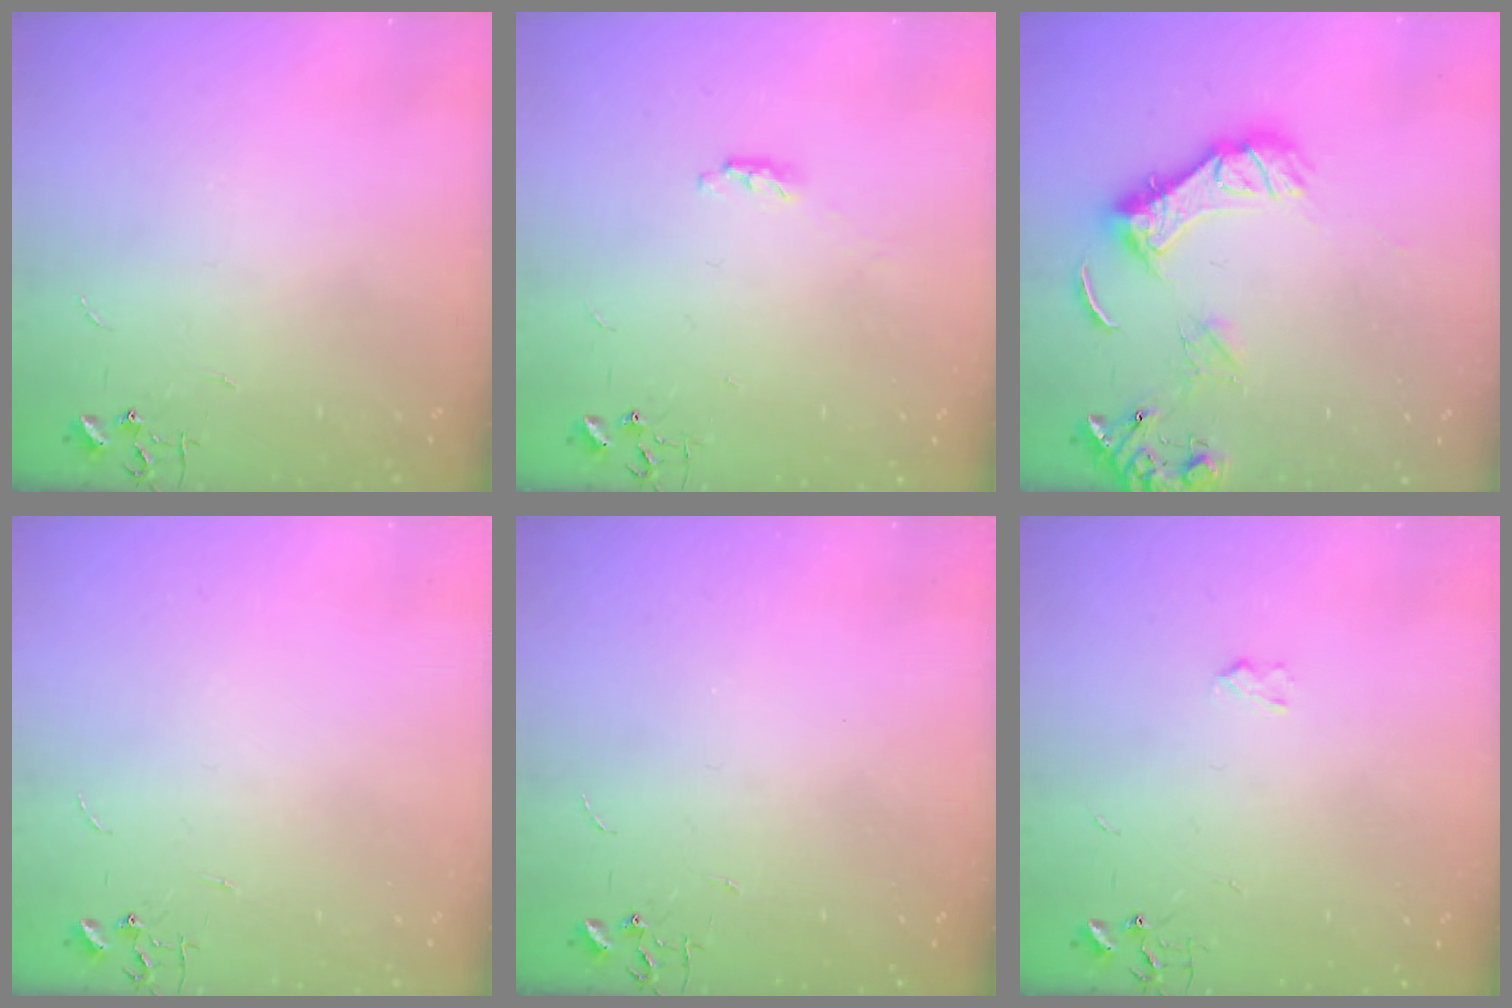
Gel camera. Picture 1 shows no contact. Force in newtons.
{"total": 3.4, "press": 3.4, "slide": 0.4}
{"total": 14.3, "press": 14.3, "slide": 1.6}
{"total": 0.0}
{"total": 0.0}
{"total": 2.4, "press": 2.4, "slide": 0.4}